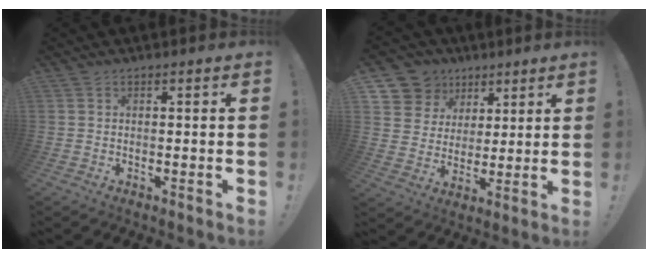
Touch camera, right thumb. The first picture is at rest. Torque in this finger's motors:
{"motor_torque": [0.47, 0.43, 0.45, 0.33, -0.06]}